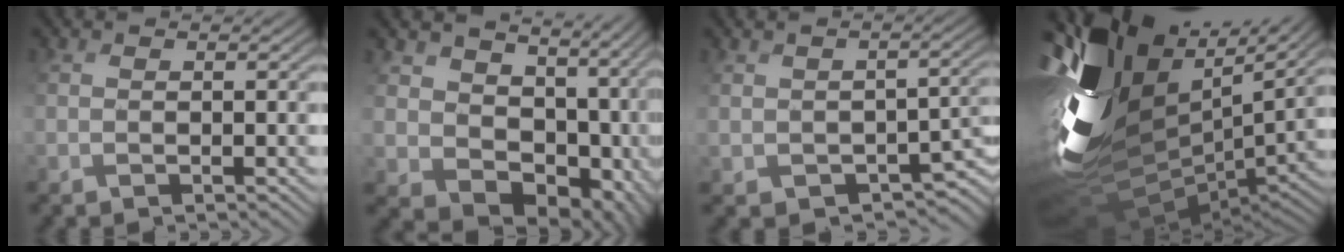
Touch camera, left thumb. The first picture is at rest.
{"total": 10.3, "force": [1.4, 8.3, 5.9], "torque": [-0.111, -0.035, 0.048]}
{"total": 3.4, "force": [-1.8, 2.4, 1.5], "torque": [-0.026, -0.014, -0.017]}
{"total": 14.9, "force": [4.4, 10.4, 9.7], "torque": [-0.263, -0.015, 0.098]}